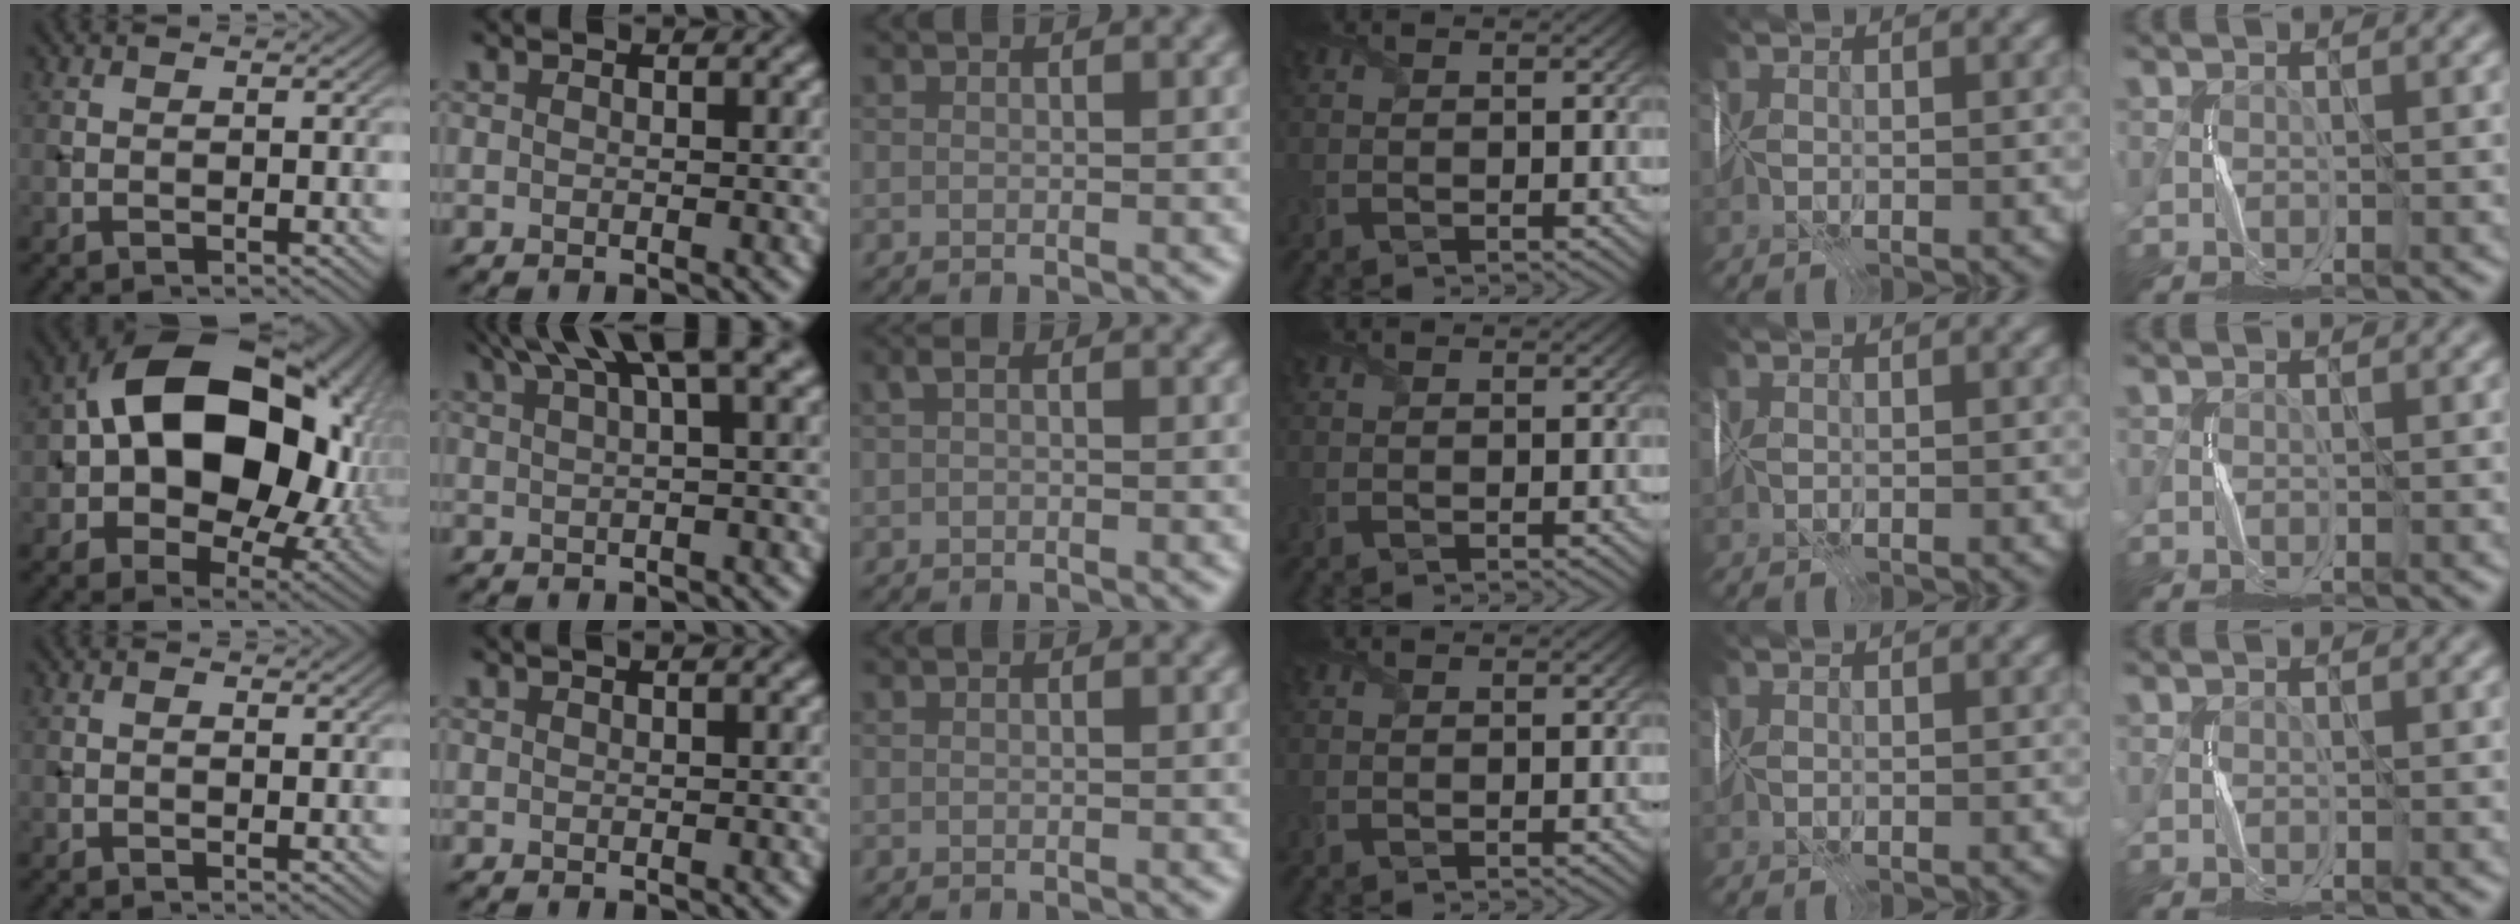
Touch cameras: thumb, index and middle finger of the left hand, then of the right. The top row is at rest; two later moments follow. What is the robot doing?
{"motion": "fold", "object": "wrapping paper"}